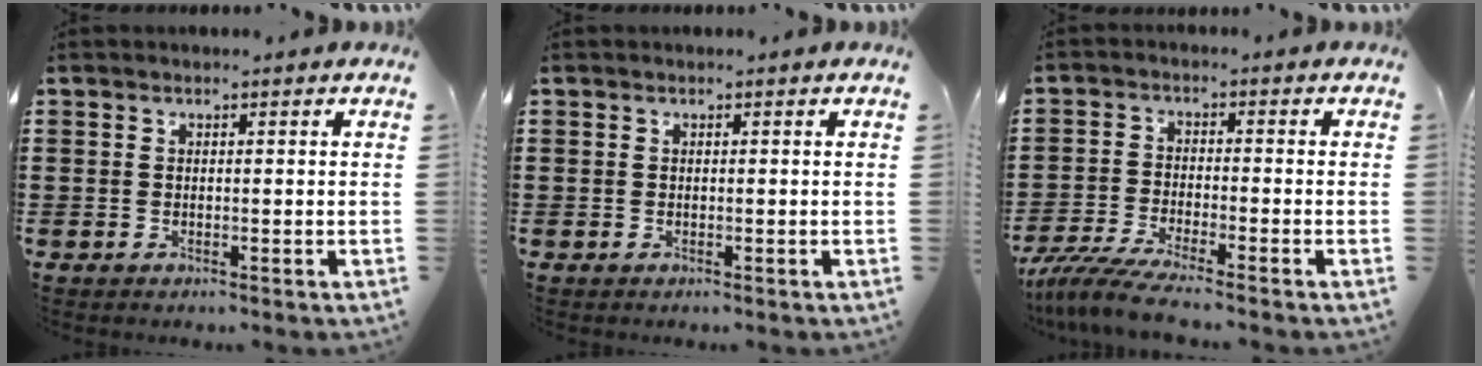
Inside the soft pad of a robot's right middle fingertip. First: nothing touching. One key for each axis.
{"total": 0.0}
{"total": 5.7, "fx": -5.2, "fy": -0.1, "fz": 2.4, "tx": -0.068, "ty": -0.023, "tz": -0.103}